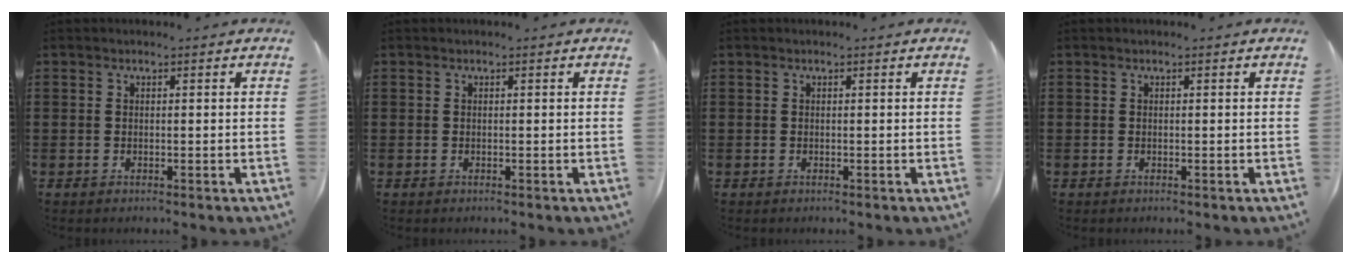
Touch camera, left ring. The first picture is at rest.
{"total": 0.0}
{"total": 0.0}
{"total": 0.0}